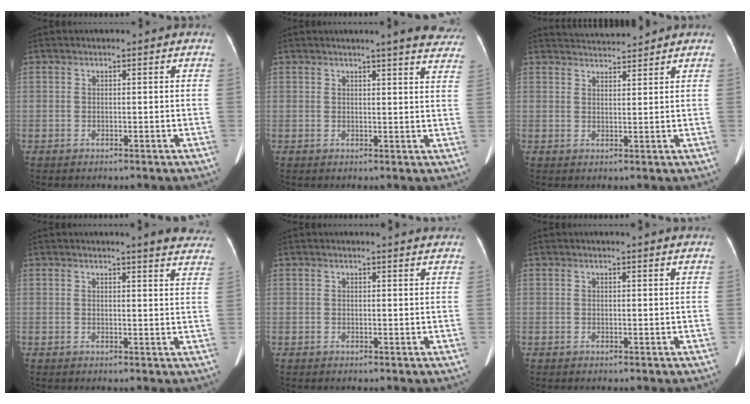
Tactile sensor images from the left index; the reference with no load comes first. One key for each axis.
{"total": 11.1, "fx": 10.0, "fy": 1.0, "fz": 4.7, "tx": -0.032, "ty": -0.024, "tz": 0.087}
{"total": 4.6, "fx": 4.6, "fy": -0.2, "fz": 0.3, "tx": -0.010, "ty": 0.020, "tz": 0.074}
{"total": 9.7, "fx": 9.0, "fy": 0.8, "fz": 3.6, "tx": -0.020, "ty": -0.025, "tz": 0.074}
{"total": 3.0, "fx": 3.0, "fy": -0.1, "fz": 0.5, "tx": -0.008, "ty": -0.001, "tz": 0.022}
{"total": 1.7, "fx": 1.7, "fy": -0.4, "fz": 0.3, "tx": -0.014, "ty": -0.003, "tz": 0.015}